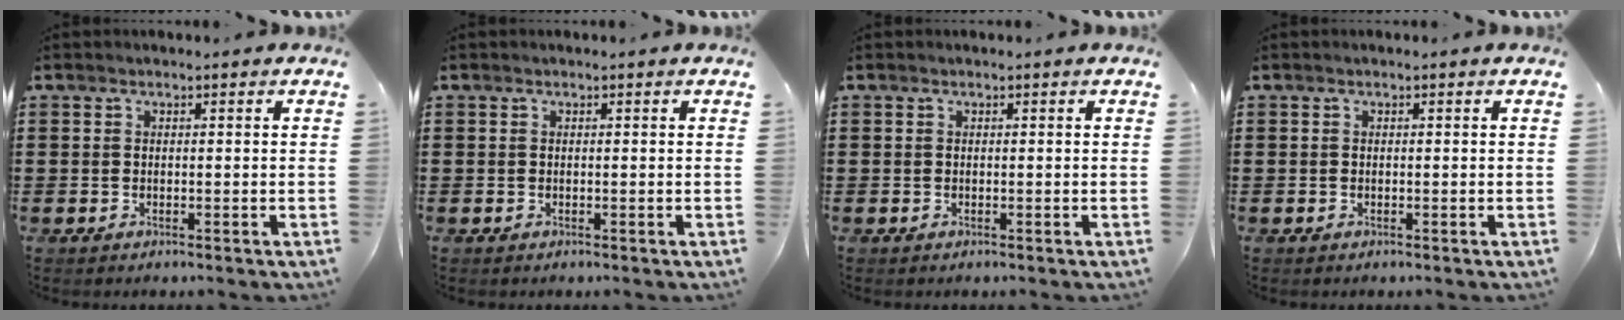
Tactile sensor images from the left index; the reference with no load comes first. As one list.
[{"total": 0.0}, {"total": 0.0}, {"total": 0.0}]